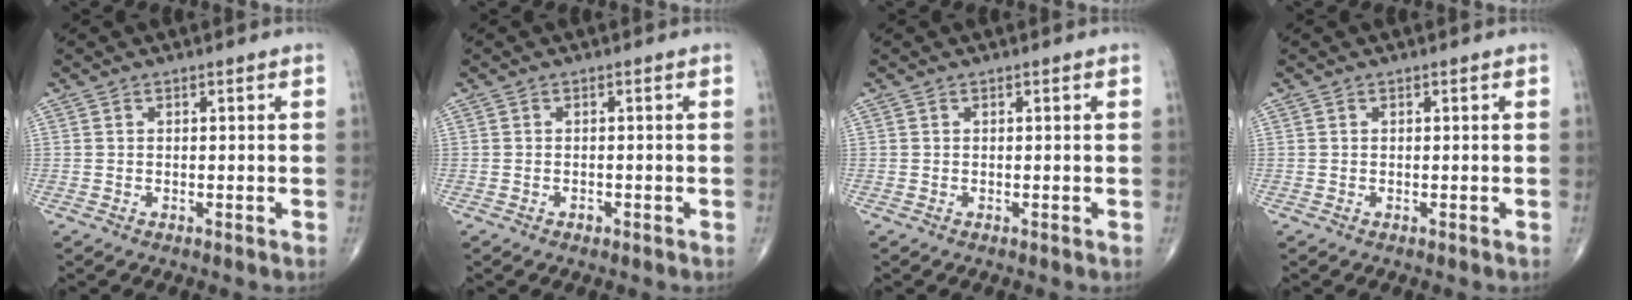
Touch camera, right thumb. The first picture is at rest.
{"total": 0.8, "force": [-0.5, 0.5, 0.3], "torque": [-0.003, 0.002, -0.008]}
{"total": 0.0}
{"total": 0.0}